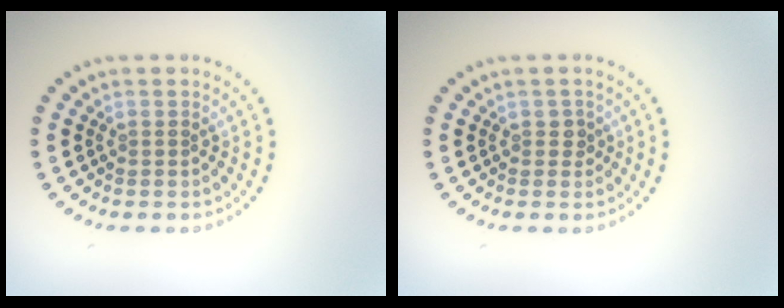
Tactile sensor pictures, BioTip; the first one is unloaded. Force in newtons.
{"total": 0.8, "press": 0.8, "slide": 0.3}